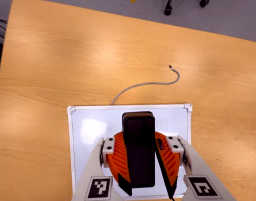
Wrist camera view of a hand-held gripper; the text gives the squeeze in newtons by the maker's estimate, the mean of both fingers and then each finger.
{"total": 11.2, "left": 11.5, "right": 11.0}